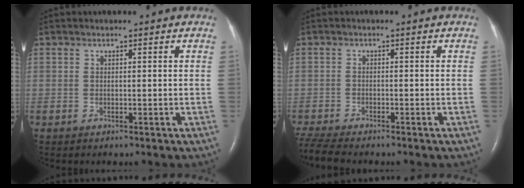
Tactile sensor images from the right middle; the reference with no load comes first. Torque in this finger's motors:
{"motor_torque": [0.32, -0.39, 0.03, 0.03]}